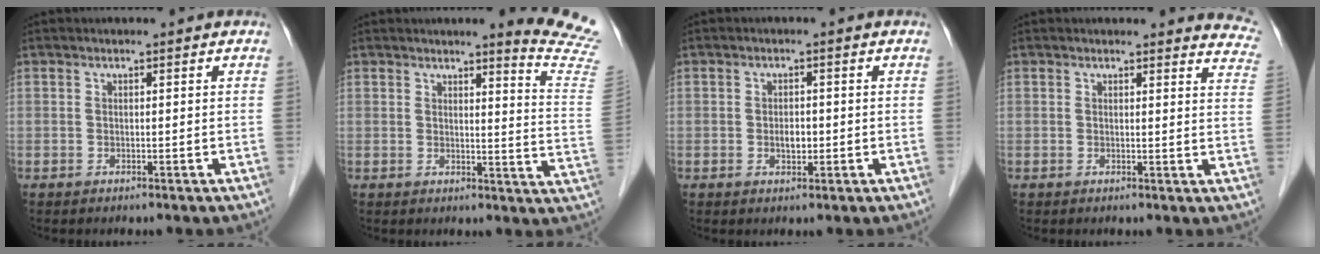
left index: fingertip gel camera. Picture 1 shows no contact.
{"total": 10.8, "force": [10.1, -1.4, 3.6], "torque": [-0.031, -0.098, 0.087]}
{"total": 2.0, "force": [-0.3, 1.2, 1.6], "torque": [-0.027, 0.002, -0.003]}
{"total": 8.3, "force": [8.1, 1.6, 1.0], "torque": [0.029, -0.043, 0.045]}